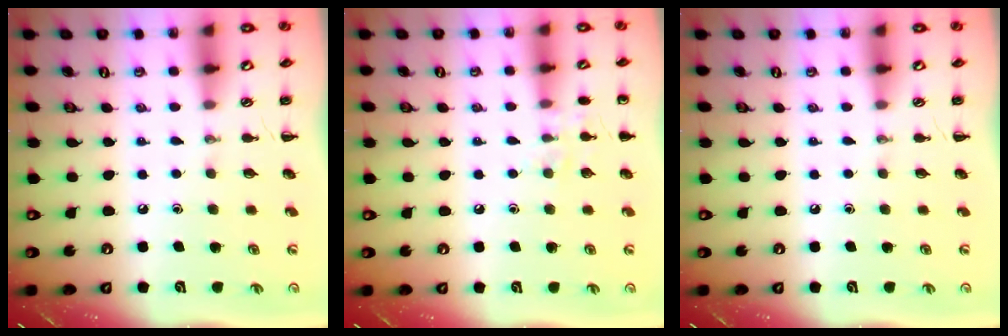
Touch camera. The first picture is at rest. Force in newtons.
{"total": 6.6, "press": 6.4, "slide": 1.3}
{"total": 0.0}